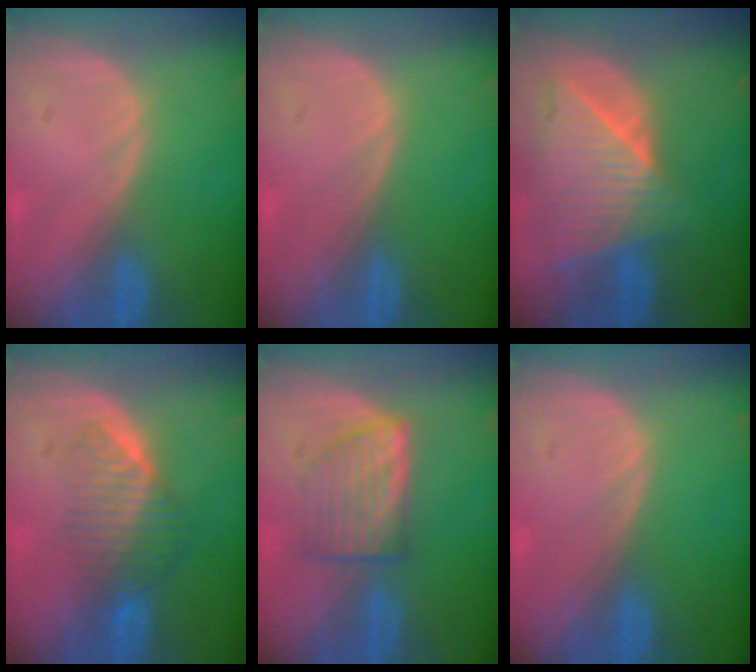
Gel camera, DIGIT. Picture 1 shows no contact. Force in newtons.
{"total": 0.0}
{"total": 9.1, "press": 8.1, "slide": 4.0}
{"total": 6.5, "press": 5.5, "slide": 3.4}
{"total": 5.7, "press": 5.6, "slide": 1.2}
{"total": 0.0}